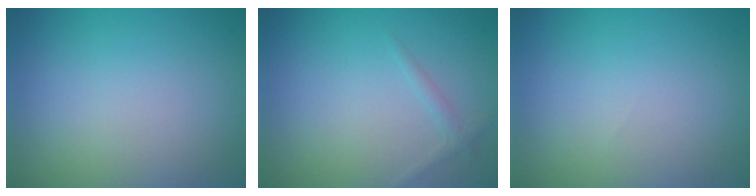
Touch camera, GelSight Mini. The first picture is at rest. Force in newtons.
{"total": 0.9, "press": 0.9, "slide": 0.0}
{"total": 0.0}